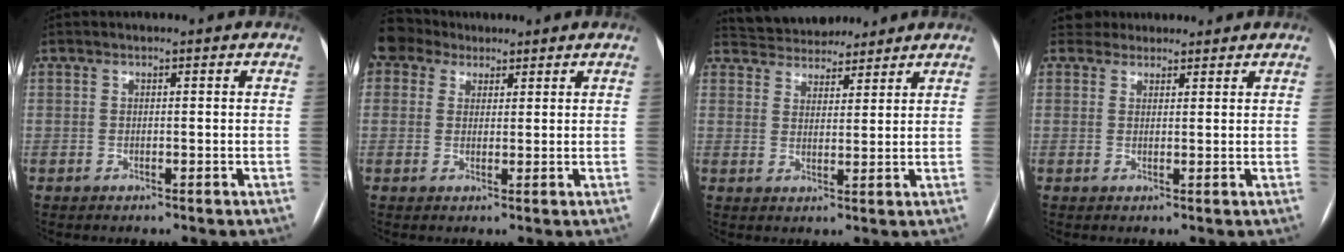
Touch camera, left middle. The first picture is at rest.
{"total": 4.0, "force": [3.3, 2.2, -0.2], "torque": [-0.004, 0.021, 0.064]}
{"total": 10.2, "force": [9.4, 3.4, 2.2], "torque": [-0.032, 0.021, 0.146]}
{"total": 4.1, "force": [3.7, 1.7, -0.1], "torque": [0.010, 0.021, 0.052]}